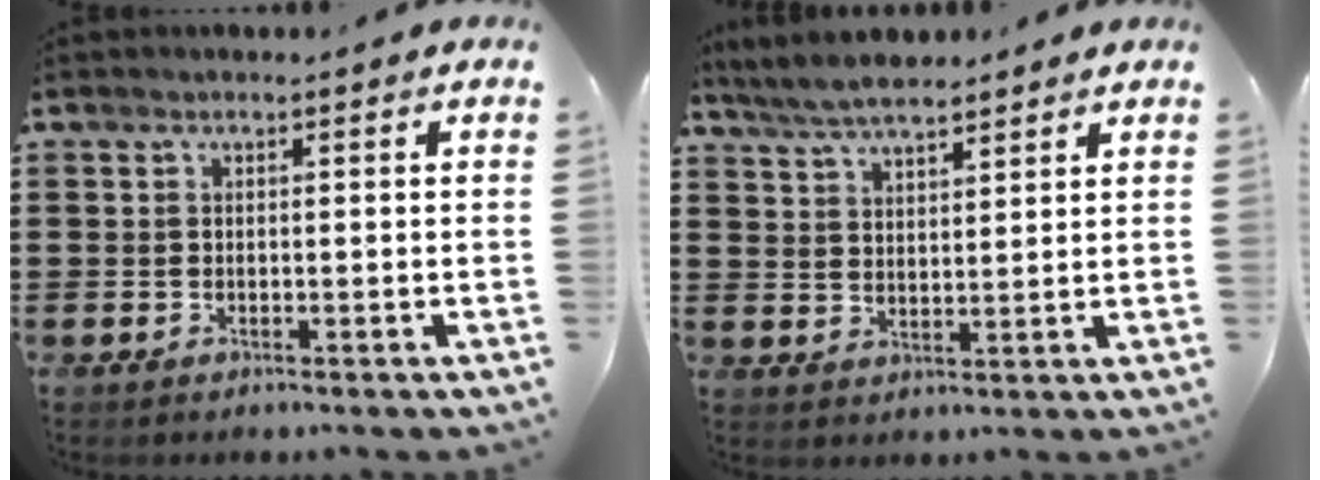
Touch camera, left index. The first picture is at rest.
{"total": 5.2, "force": [4.8, 1.2, 1.7], "torque": [-0.048, -0.006, 0.089]}